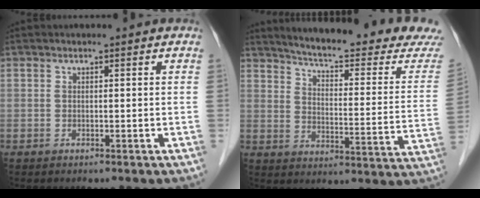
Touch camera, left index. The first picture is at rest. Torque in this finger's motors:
{"motor_torque": [-0.29, -0.65, 0.29, 0.07]}